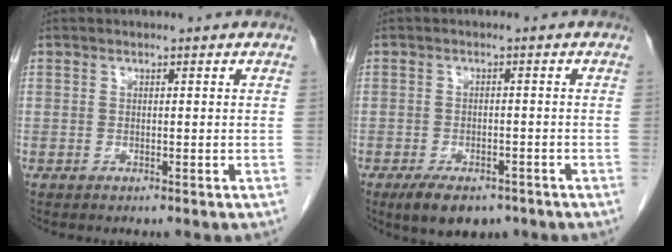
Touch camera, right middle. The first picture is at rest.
{"total": 6.7, "force": [-4.7, 3.1, 3.6], "torque": [-0.060, -0.005, -0.070]}